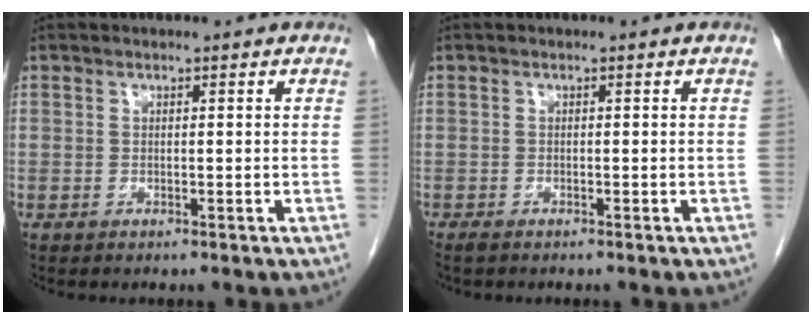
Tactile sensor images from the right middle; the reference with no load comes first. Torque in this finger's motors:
{"motor_torque": [0.54, -0.38, 0.08, 0.04]}